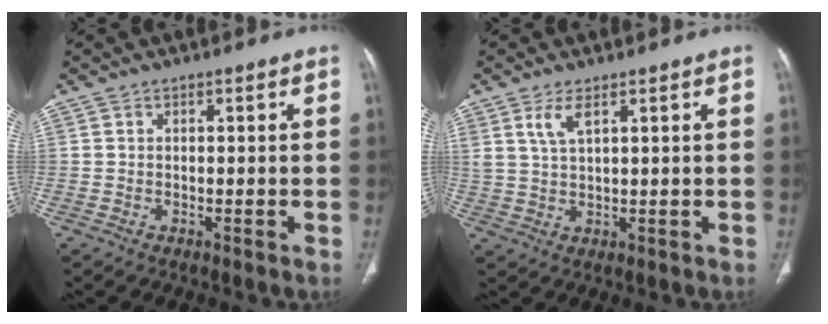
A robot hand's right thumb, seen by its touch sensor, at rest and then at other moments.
{"total": 3.8, "force": [2.1, 1.3, 2.9], "torque": [-0.063, -0.009, 0.051]}